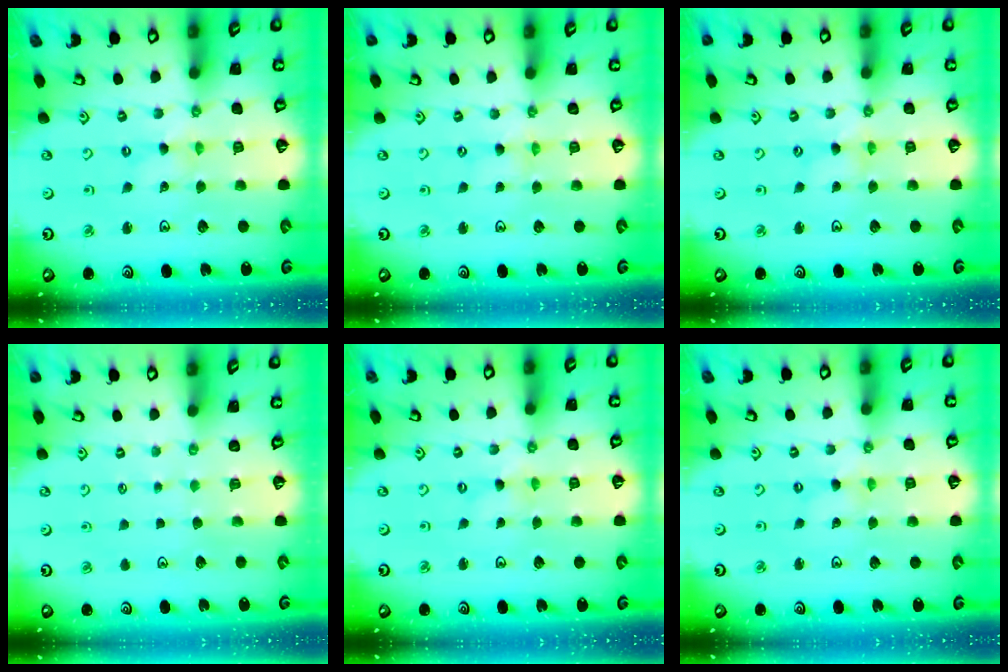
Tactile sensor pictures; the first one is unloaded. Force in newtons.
{"total": 1.3, "press": 1.3, "slide": 0.3}
{"total": 1.2, "press": 1.2, "slide": 0.2}
{"total": 0.6, "press": 0.6, "slide": 0.1}
{"total": 0.0}
{"total": 0.6, "press": 0.6, "slide": 0.1}